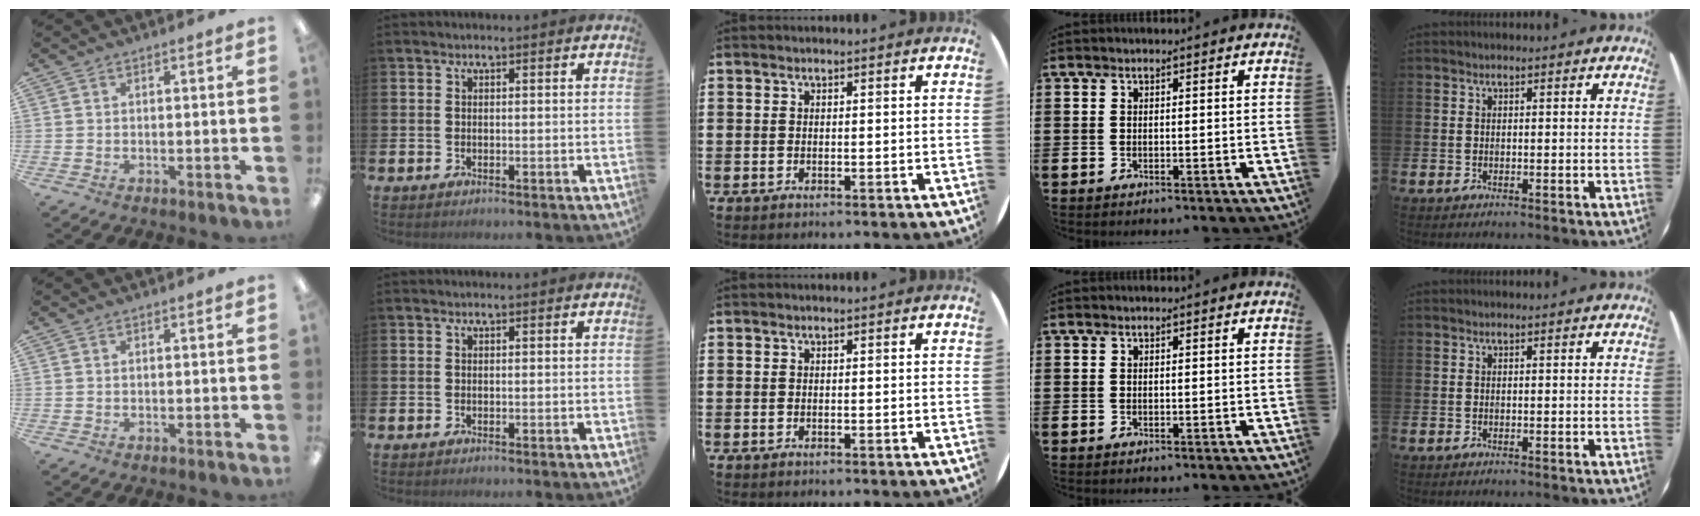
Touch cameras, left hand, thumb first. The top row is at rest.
{}